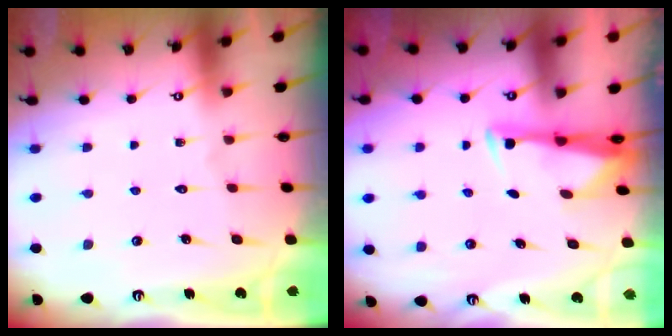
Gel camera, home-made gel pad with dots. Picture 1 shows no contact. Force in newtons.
{"total": 3.4, "press": 3.2, "slide": 1.0}